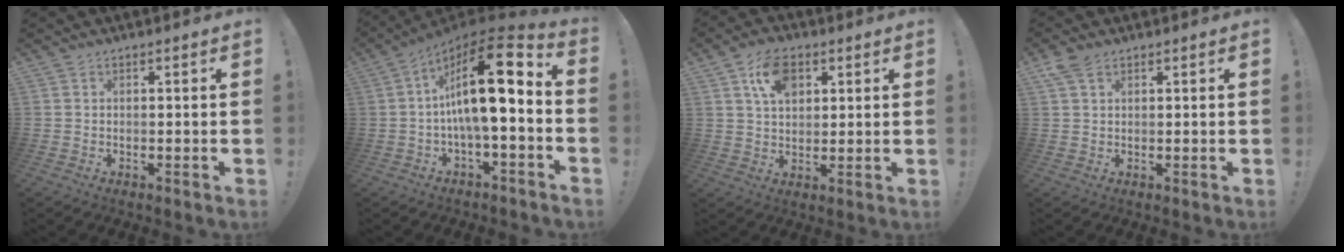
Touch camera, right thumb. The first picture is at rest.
{"total": 19.3, "force": [2.4, 5.9, 18.2], "torque": [-0.287, -0.011, 0.033]}
{"total": 10.4, "force": [4.7, 6.6, 6.4], "torque": [-0.097, -0.002, 0.086]}
{"total": 4.2, "force": [2.4, 2.2, 2.7], "torque": [-0.049, -0.005, 0.047]}